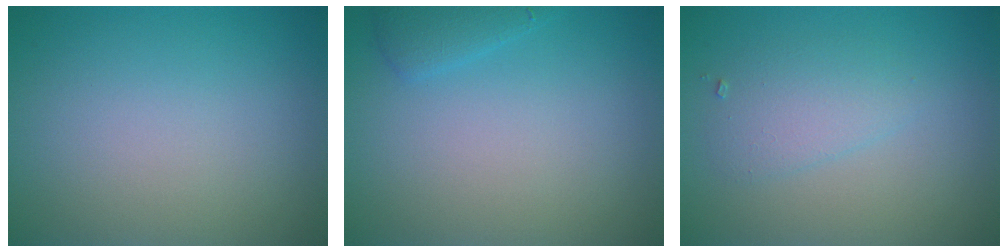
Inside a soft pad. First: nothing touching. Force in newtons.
{"total": 1.4, "press": 1.4, "slide": 0.1}
{"total": 2.2, "press": 2.2, "slide": 0.1}